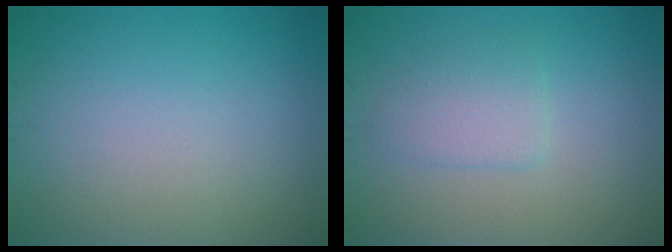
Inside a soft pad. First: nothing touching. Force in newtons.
{"total": 2.4, "press": 2.3, "slide": 0.5}